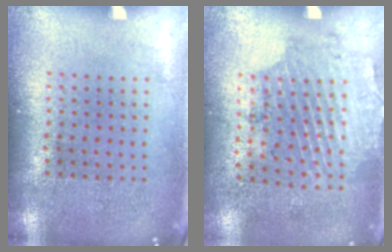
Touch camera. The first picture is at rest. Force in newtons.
{"total": 1.7, "press": 1.2, "slide": 1.2}